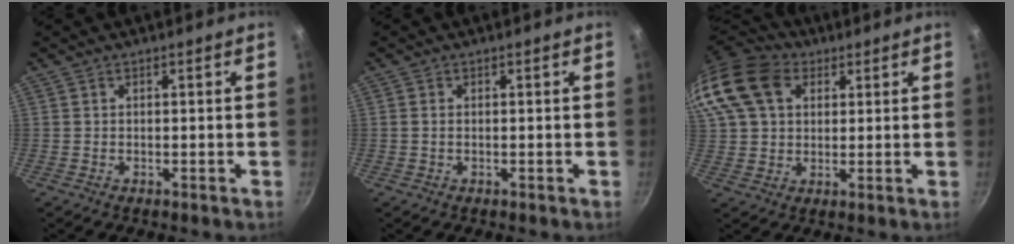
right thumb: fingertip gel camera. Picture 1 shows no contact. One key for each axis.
{"total": 0.6, "fx": 0.0, "fy": 0.4, "fz": 0.4, "tx": -0.009, "ty": 0.003, "tz": -0.002}
{"total": 19.0, "fx": 6.9, "fy": 14.1, "fz": 10.8, "tx": -0.237, "ty": 0.029, "tz": 0.117}